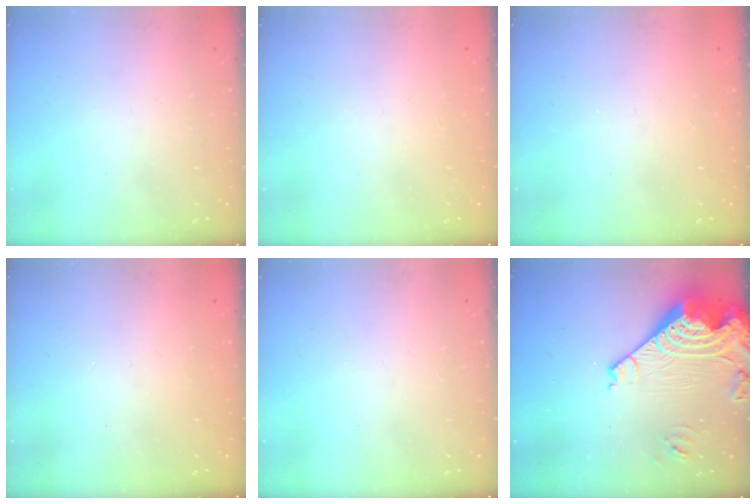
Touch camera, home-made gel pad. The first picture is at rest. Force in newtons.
{"total": 1.1, "press": 1.1, "slide": 0.1}
{"total": 1.5, "press": 1.3, "slide": 0.9}
{"total": 0.9, "press": 0.9, "slide": 0.1}
{"total": 0.0}
{"total": 16.2, "press": 16.1, "slide": 1.8}